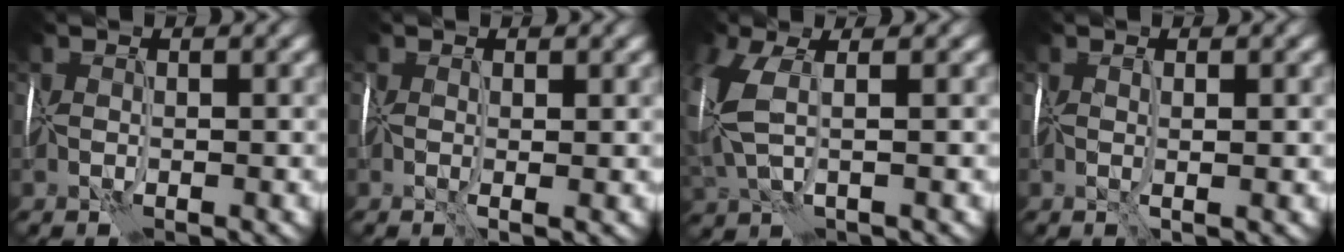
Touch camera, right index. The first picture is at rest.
{"total": 1.0, "force": [0.1, 0.2, 1.0], "torque": [-0.024, -0.002, 0.001]}
{"total": 4.2, "force": [1.1, 2.0, 3.6], "torque": [-0.113, 0.005, 0.014]}
{"total": 0.9, "force": [0.3, -0.1, 0.8], "torque": [-0.025, -0.002, 0.003]}